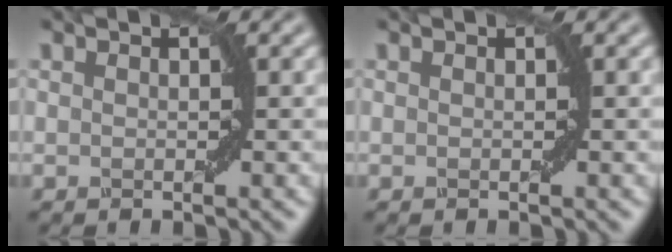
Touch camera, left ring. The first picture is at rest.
{"total": 0.0}